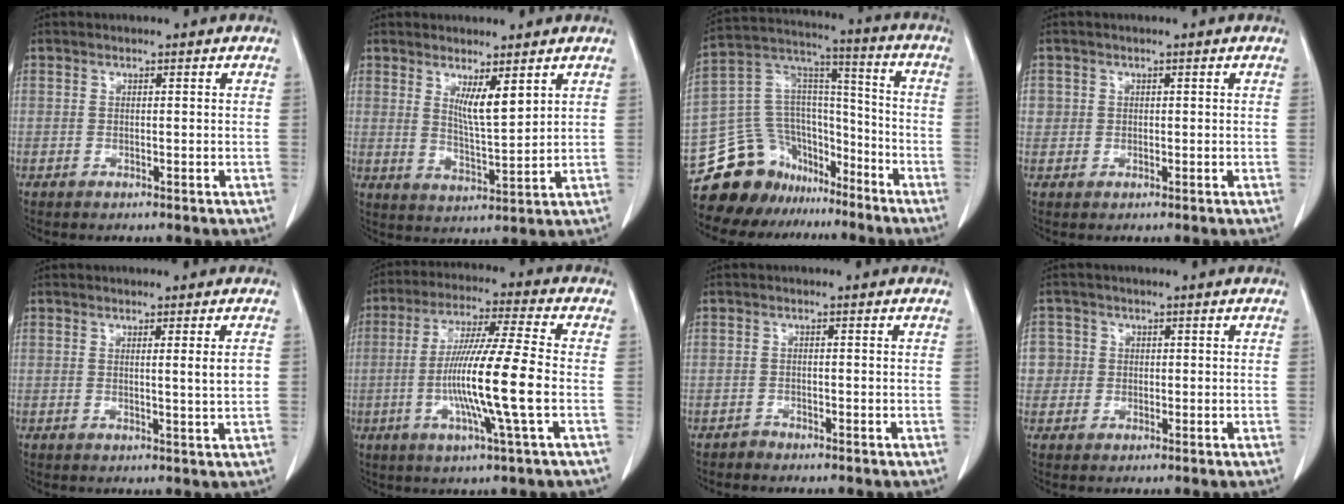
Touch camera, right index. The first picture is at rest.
{"total": 5.2, "force": [2.8, 0.5, 4.4], "torque": [-0.078, -0.018, 0.057]}
{"total": 16.4, "force": [-12.9, 9.3, 4.1], "torque": [-0.085, 0.082, -0.223]}
{"total": 1.6, "force": [0.2, 1.6, 0.2], "torque": [0.012, 0.007, 0.005]}
{"total": 2.7, "force": [0.6, -0.4, 2.6], "torque": [-0.041, -0.005, 0.008]}
{"total": 13.3, "force": [-2.4, -1.0, 13.0], "torque": [-0.245, -0.008, -0.050]}
{"total": 0.8, "force": [-0.8, 0.2, -0.1], "torque": [0.002, -0.001, -0.016]}
{"total": 3.2, "force": [0.1, 3.2, -0.1], "torque": [0.017, 0.013, 0.002]}